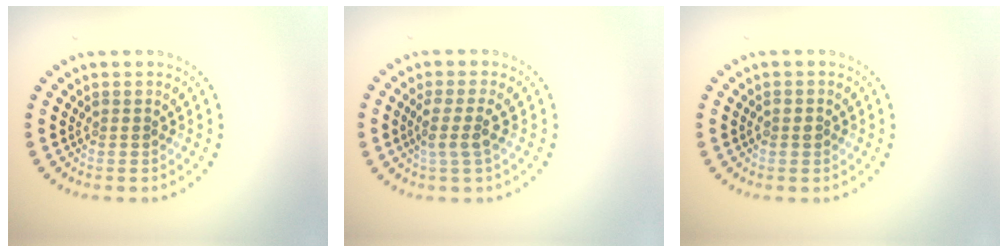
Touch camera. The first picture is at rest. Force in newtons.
{"total": 2.3, "press": 1.8, "slide": 1.3}
{"total": 1.0, "press": 1.0, "slide": 0.2}